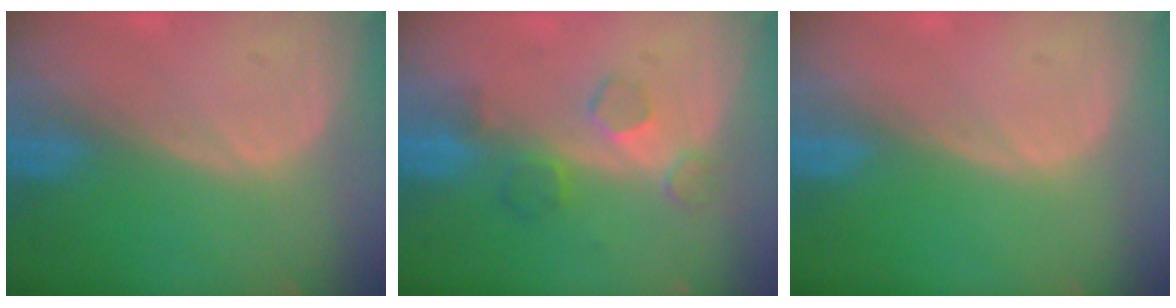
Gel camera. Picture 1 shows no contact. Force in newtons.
{"total": 4.5, "press": 4.2, "slide": 1.6}
{"total": 0.0}